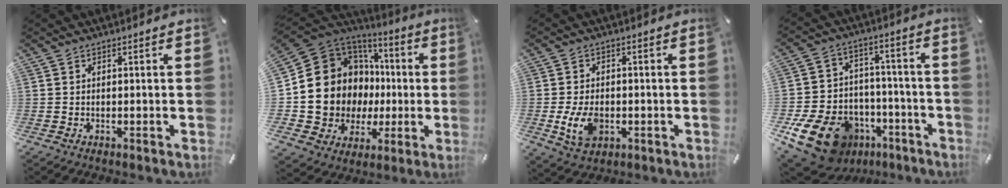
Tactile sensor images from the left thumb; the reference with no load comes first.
{"total": 14.8, "force": [1.4, 13.7, 5.2], "torque": [-0.107, -0.048, 0.053]}
{"total": 7.9, "force": [-1.7, 5.5, 5.4], "torque": [-0.111, 0.003, -0.030]}
{"total": 17.1, "force": [-8.5, 12.4, 8.1], "torque": [-0.136, 0.049, -0.132]}